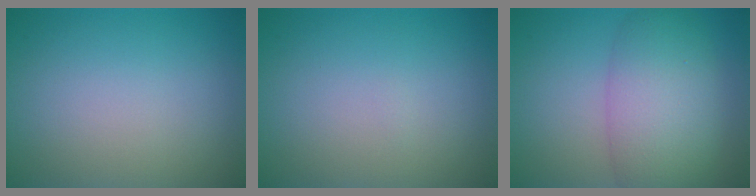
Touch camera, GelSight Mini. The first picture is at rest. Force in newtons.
{"total": 0.0}
{"total": 7.2, "press": 7.2, "slide": 0.4}